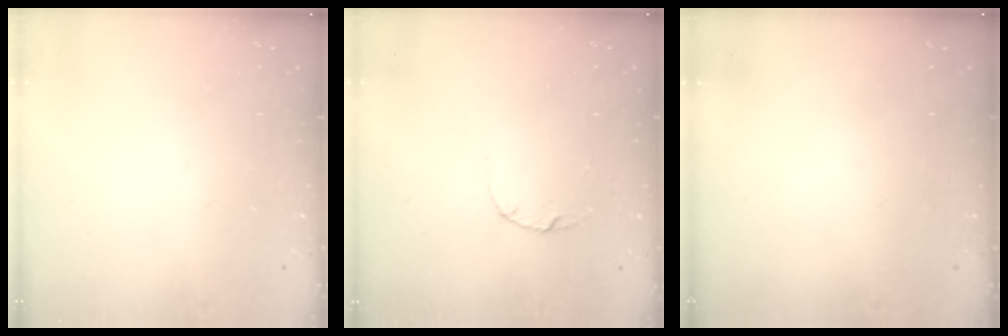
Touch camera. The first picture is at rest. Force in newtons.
{"total": 3.0, "press": 3.0, "slide": 0.4}
{"total": 0.0}